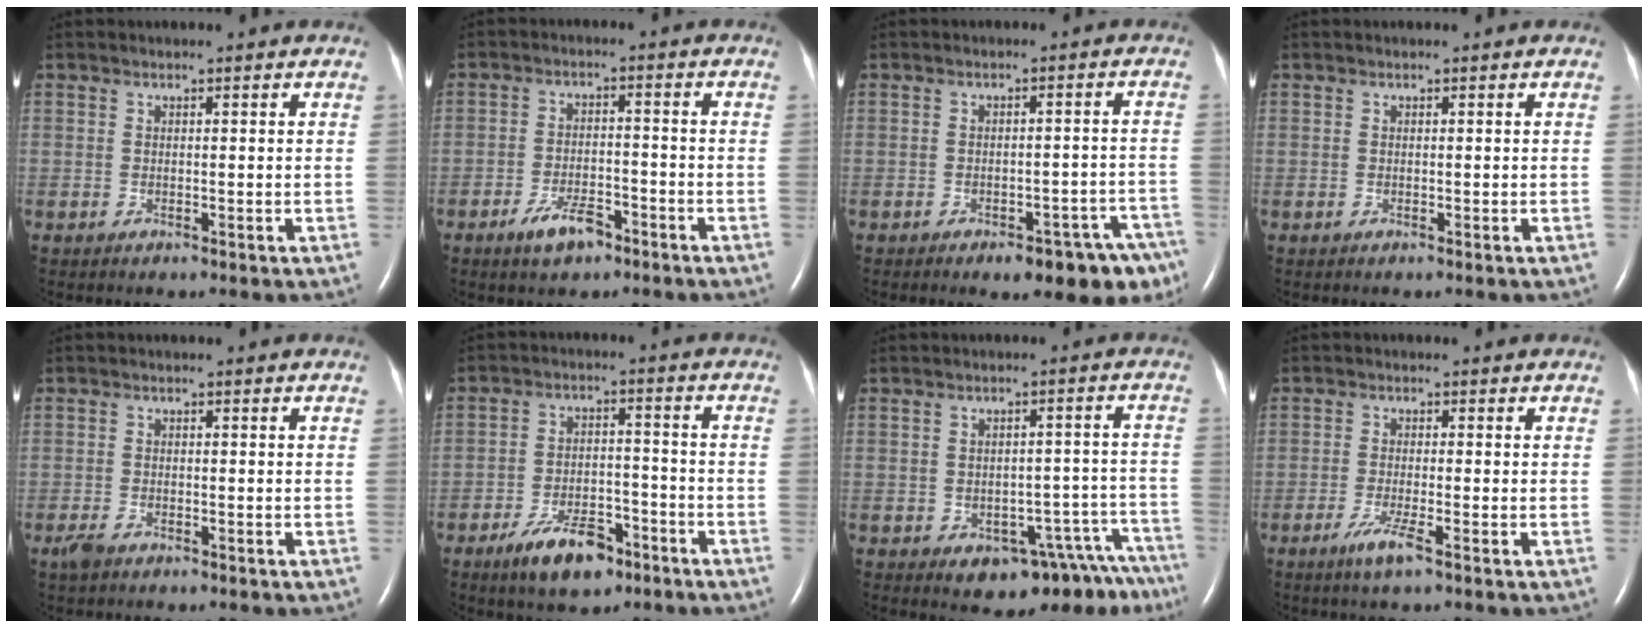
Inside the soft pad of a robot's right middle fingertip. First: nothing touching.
{"total": 5.4, "force": [-3.6, 2.1, 3.4], "torque": [-0.068, 0.000, -0.058]}
{"total": 9.9, "force": [-7.0, 4.0, 5.8], "torque": [-0.042, 0.020, -0.087]}
{"total": 0.0}
{"total": 2.3, "force": [-1.7, 1.0, 1.2], "torque": [-0.033, -0.003, -0.026]}
{"total": 8.8, "force": [-5.8, 3.8, 5.4], "torque": [-0.099, 0.000, -0.095]}
{"total": 11.9, "force": [-9.4, 4.9, 5.2], "torque": [-0.009, 0.042, -0.111]}
{"total": 3.4, "force": [-2.1, -0.1, 2.7], "torque": [-0.062, -0.010, -0.041]}